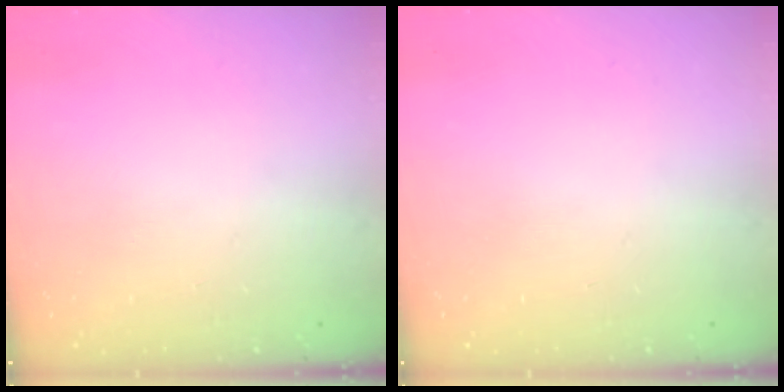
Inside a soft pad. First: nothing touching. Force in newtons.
{"total": 0.0}